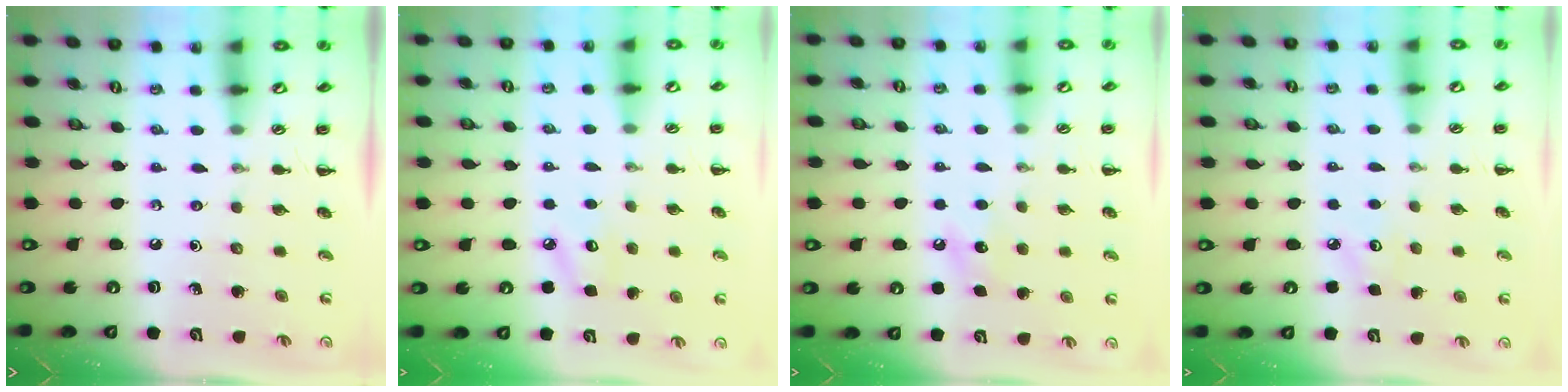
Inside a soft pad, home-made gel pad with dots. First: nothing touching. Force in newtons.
{"total": 5.8, "press": 5.6, "slide": 1.6}
{"total": 6.6, "press": 6.4, "slide": 1.6}
{"total": 2.4, "press": 2.3, "slide": 0.6}